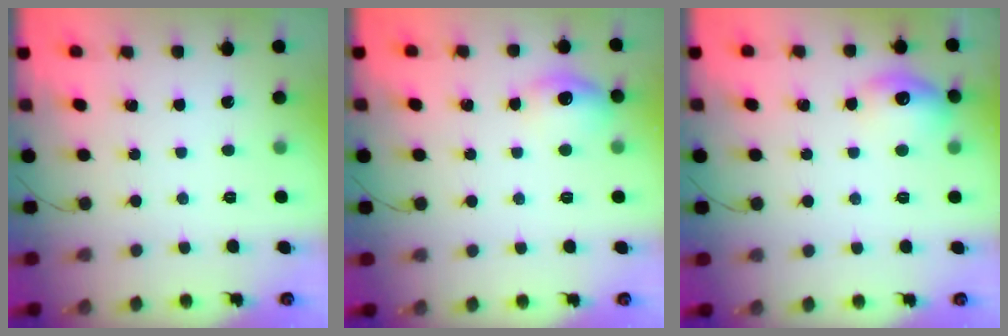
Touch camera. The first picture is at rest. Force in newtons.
{"total": 9.9, "press": 9.9, "slide": 0.4}
{"total": 10.9, "press": 10.9, "slide": 0.8}